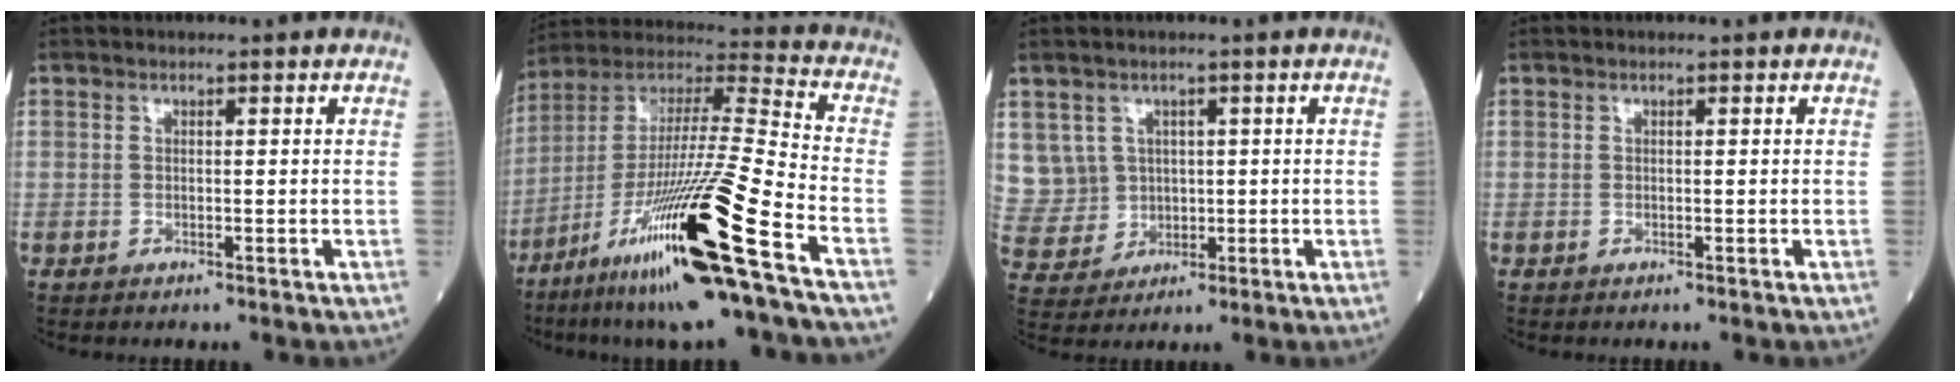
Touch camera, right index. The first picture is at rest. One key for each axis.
{"total": 24.0, "fx": -12.1, "fy": -0.8, "fz": 20.7, "tx": -0.395, "ty": -0.045, "tz": -0.226}
{"total": 7.5, "fx": 1.7, "fy": 7.3, "fz": 0.5, "tx": -0.031, "ty": 0.031, "tz": 0.050}
{"total": 0.0}